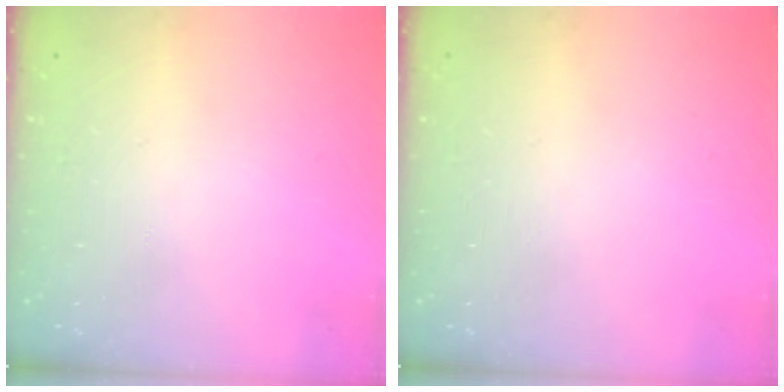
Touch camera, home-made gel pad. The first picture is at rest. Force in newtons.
{"total": 0.0}